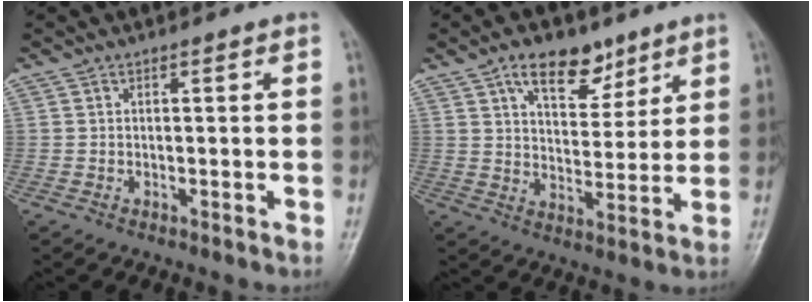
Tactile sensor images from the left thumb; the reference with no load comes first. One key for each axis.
{"total": 10.5, "fx": 6.5, "fy": 5.6, "fz": 6.0, "tx": -0.061, "ty": -0.037, "tz": 0.109}